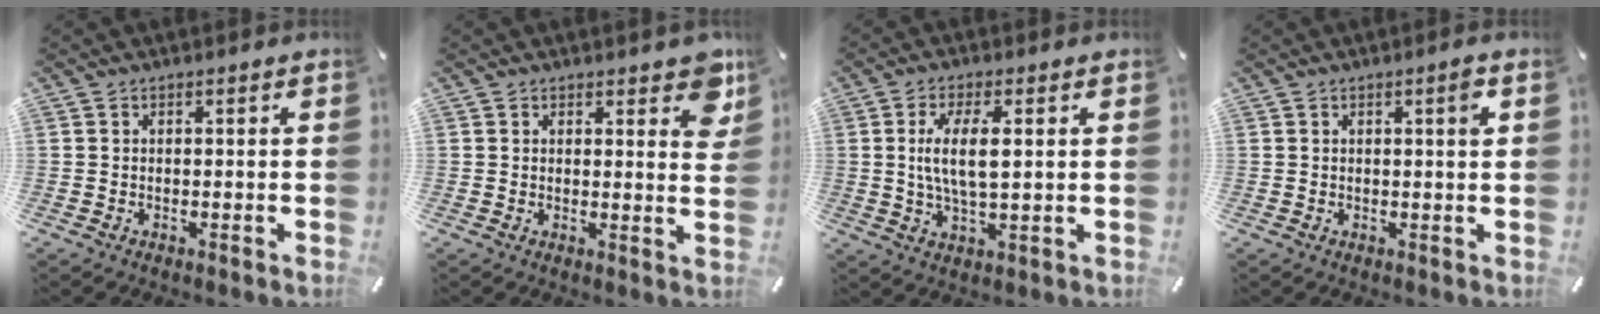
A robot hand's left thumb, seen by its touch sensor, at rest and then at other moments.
{"total": 6.2, "force": [4.2, 2.6, 3.7], "torque": [-0.034, -0.026, 0.068]}
{"total": 8.8, "force": [1.7, 2.9, 8.1], "torque": [-0.163, -0.001, 0.022]}
{"total": 2.8, "force": [0.9, 0.3, 2.7], "torque": [-0.035, -0.004, 0.009]}